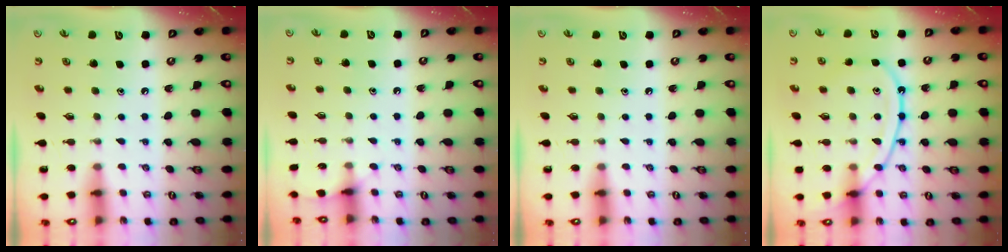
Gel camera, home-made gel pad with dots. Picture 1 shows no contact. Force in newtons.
{"total": 5.7, "press": 5.7, "slide": 0.7}
{"total": 0.0}
{"total": 11.9, "press": 11.9, "slide": 1.4}